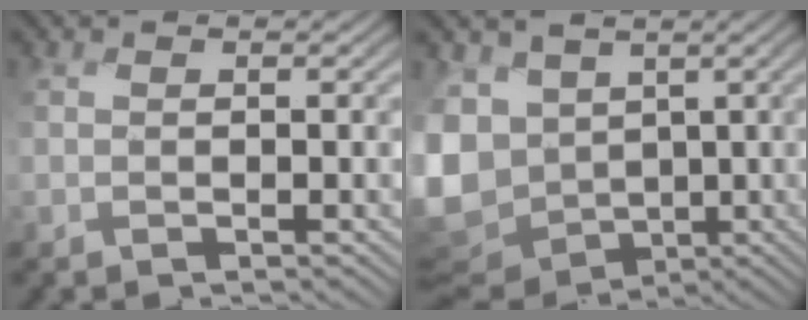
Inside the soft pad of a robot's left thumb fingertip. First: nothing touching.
{"total": 11.7, "force": [-0.6, 9.0, 7.4], "torque": [-0.213, -0.026, -0.002]}